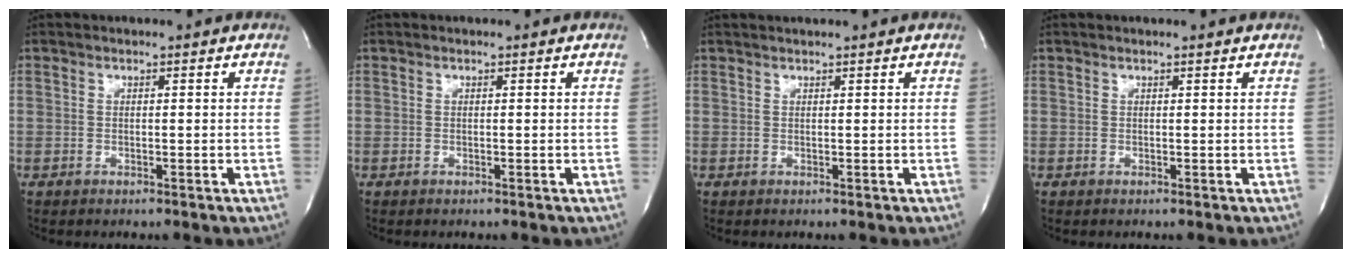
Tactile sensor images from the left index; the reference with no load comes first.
{"total": 0.0}
{"total": 1.9, "force": [1.7, -0.4, 0.8], "torque": [-0.008, 0.017, 0.031]}
{"total": 0.9, "force": [0.9, -0.1, 0.2], "torque": [-0.010, 0.002, 0.011]}